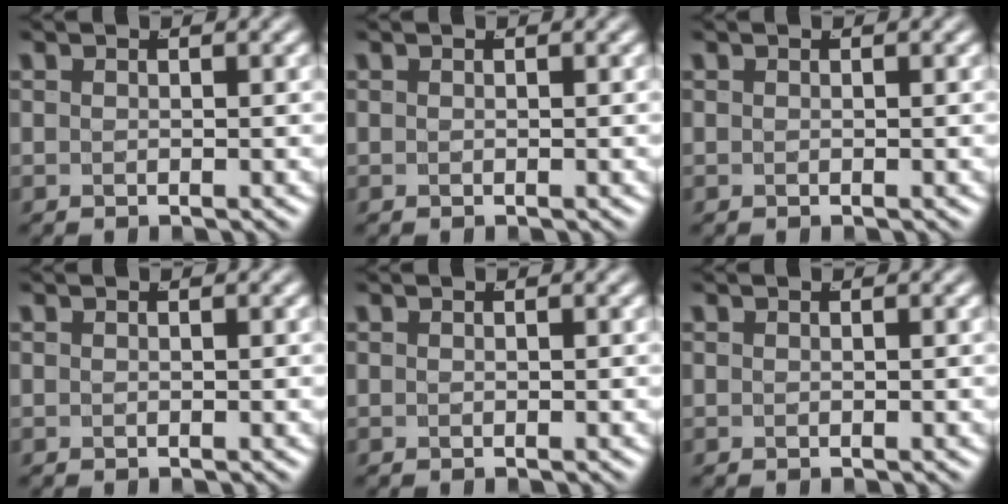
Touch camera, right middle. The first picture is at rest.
{"total": 0.0}
{"total": 0.0}
{"total": 0.0}
{"total": 0.0}
{"total": 0.0}